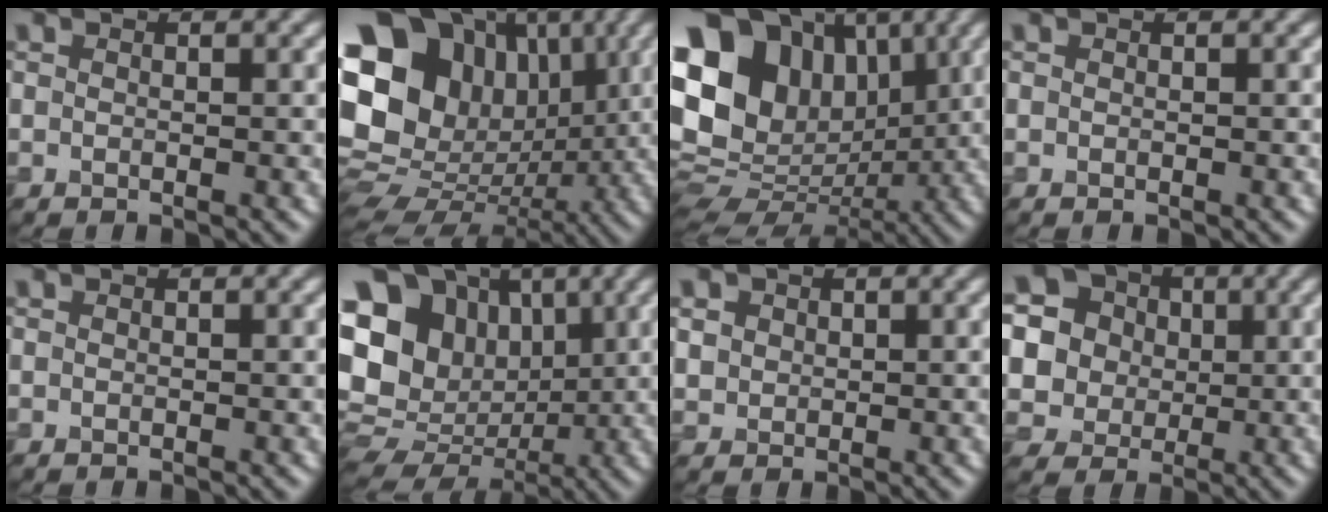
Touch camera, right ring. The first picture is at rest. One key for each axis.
{"total": 23.1, "fx": 4.4, "fy": 19.6, "fz": 11.4, "tx": -0.235, "ty": 0.031, "tz": 0.054}
{"total": 17.5, "fx": 4.1, "fy": 13.3, "fz": 10.6, "tx": -0.205, "ty": 0.028, "tz": 0.074}
{"total": 0.0}
{"total": 0.0}
{"total": 20.0, "fx": 2.4, "fy": 17.1, "fz": 10.0, "tx": -0.227, "ty": 0.034, "tz": 0.031}
{"total": 2.7, "fx": 1.1, "fy": 2.2, "fz": 1.0, "tx": -0.039, "ty": 0.003, "tz": 0.030}
{"total": 13.3, "fx": 3.6, "fy": 11.9, "fz": 4.9, "tx": -0.156, "ty": 0.031, "tz": 0.056}